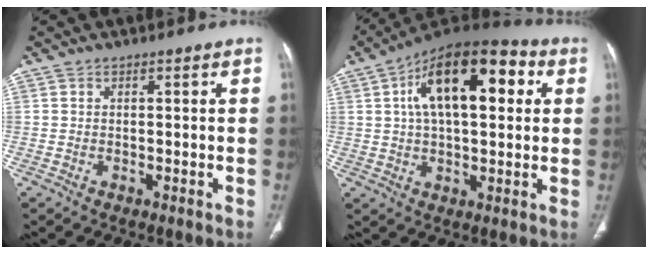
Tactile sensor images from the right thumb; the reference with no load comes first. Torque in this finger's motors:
{"motor_torque": [0.52, 4.49, 1.18, -0.22, 0.20]}